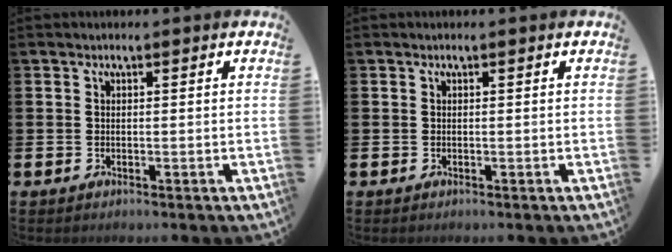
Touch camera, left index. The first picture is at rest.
{"total": 0.0}